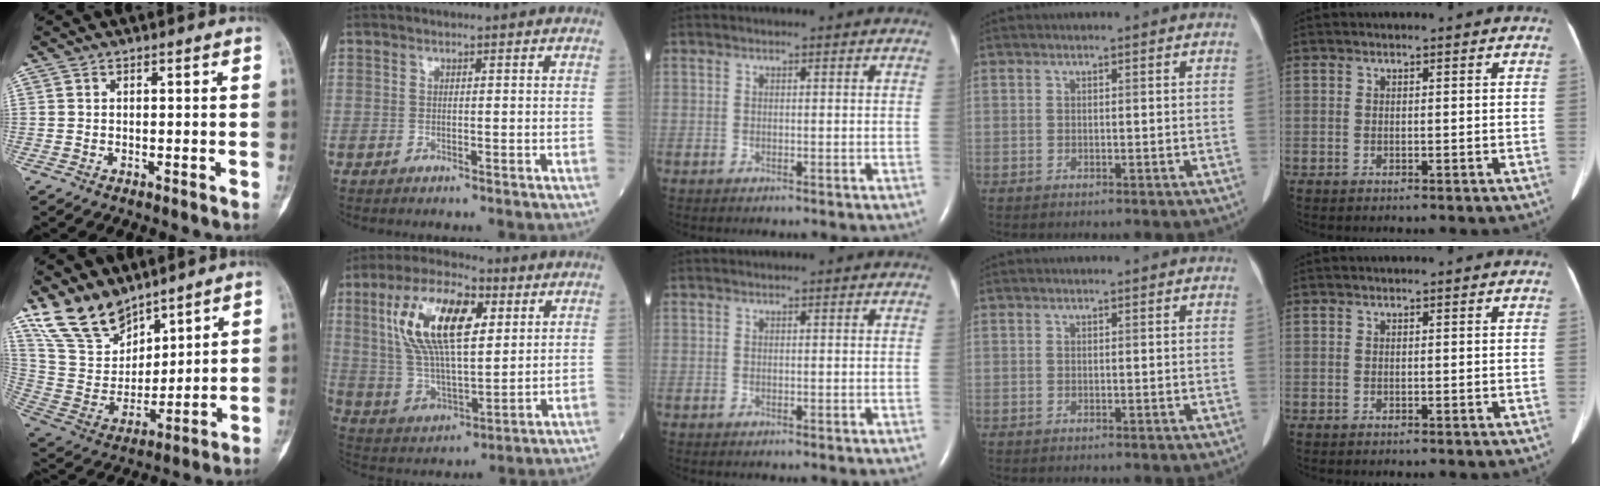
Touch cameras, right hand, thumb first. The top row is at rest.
{"thumb": {"total": 14.2, "force": [11.3, 7.1, 4.7], "torque": [-0.067, -0.061, 0.238]}, "index": {"total": 16.6, "force": [5.6, 5.9, 14.5], "torque": [-0.293, 0.018, 0.103]}}